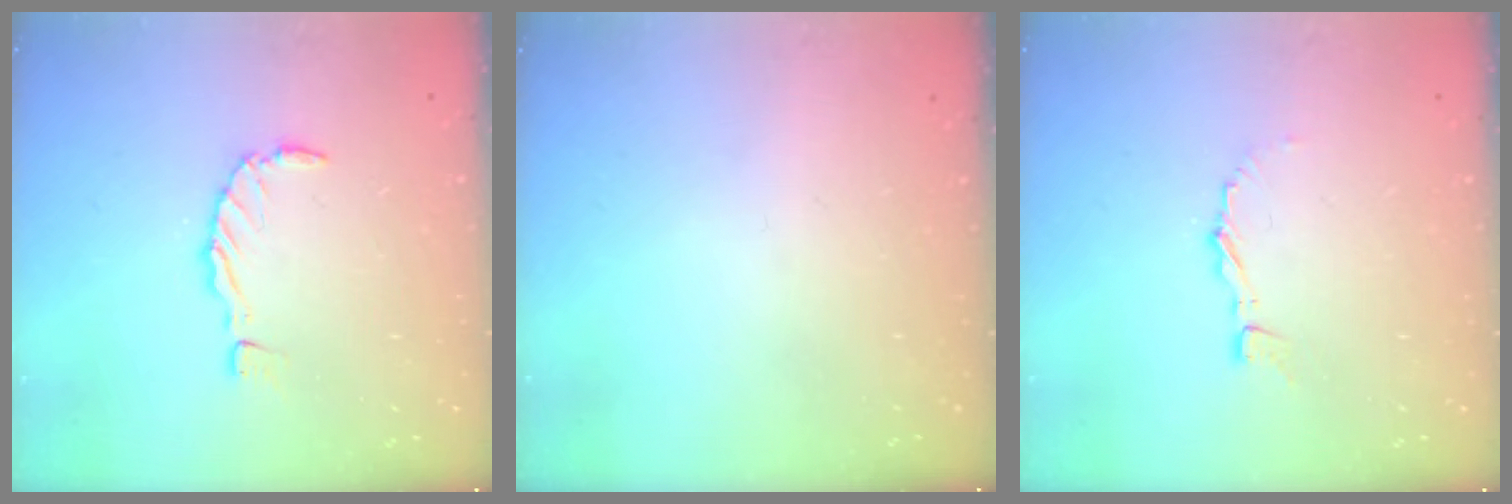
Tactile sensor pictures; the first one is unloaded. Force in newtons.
{"total": 0.0}
{"total": 3.2, "press": 3.2, "slide": 0.4}